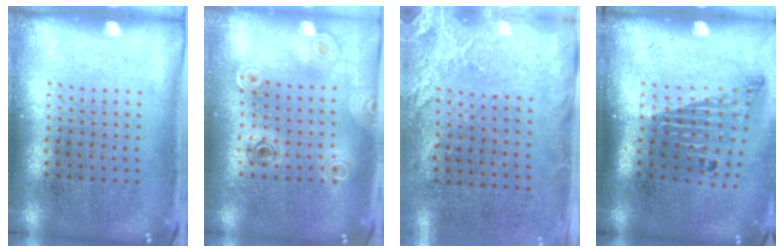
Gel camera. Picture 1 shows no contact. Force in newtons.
{"total": 0.8, "press": 0.8, "slide": 0.2}
{"total": 2.7, "press": 2.1, "slide": 1.7}
{"total": 1.8, "press": 1.2, "slide": 1.4}